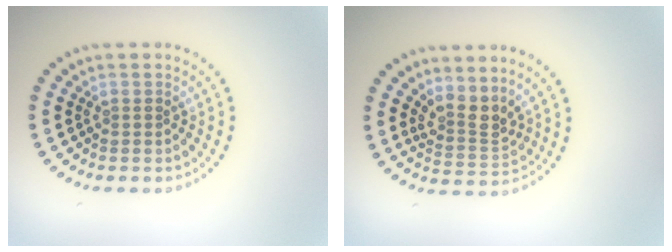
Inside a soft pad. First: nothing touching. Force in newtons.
{"total": 2.8, "press": 2.1, "slide": 1.9}